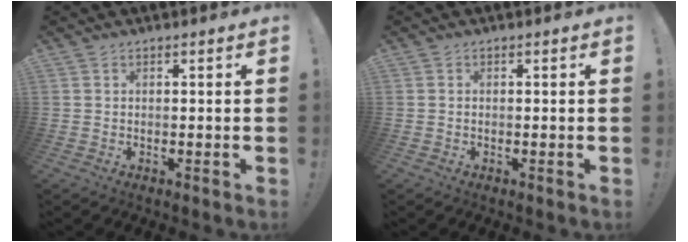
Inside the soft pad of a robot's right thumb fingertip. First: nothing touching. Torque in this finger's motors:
{"motor_torque": [-0.08, -0.21, -0.12, 0.07, 0.01]}